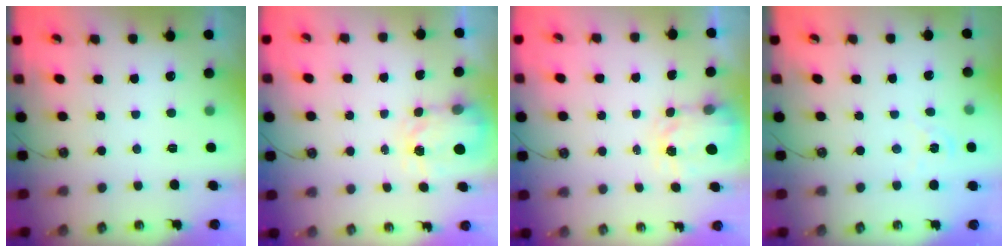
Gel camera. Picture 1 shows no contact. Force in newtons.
{"total": 3.9, "press": 3.9, "slide": 0.6}
{"total": 3.7, "press": 3.7, "slide": 0.5}
{"total": 1.8, "press": 1.8, "slide": 0.3}